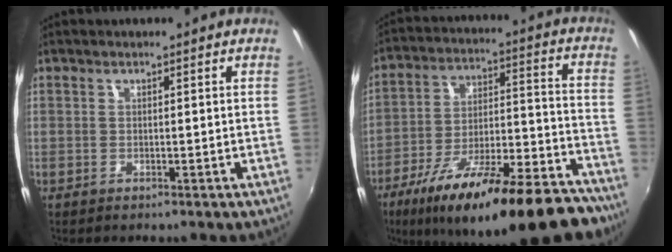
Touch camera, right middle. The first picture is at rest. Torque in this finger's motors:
{"motor_torque": [1.25, -0.89, 0.88, 0.21]}